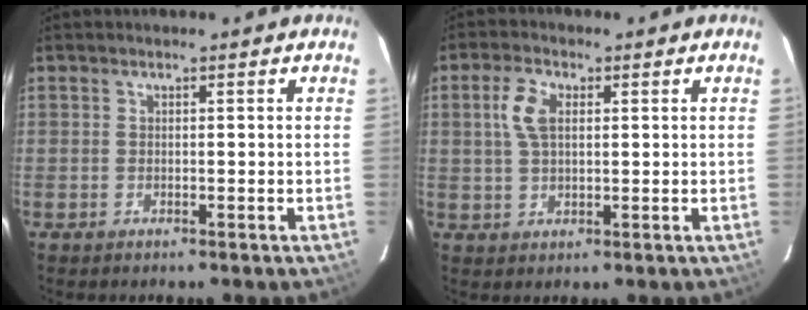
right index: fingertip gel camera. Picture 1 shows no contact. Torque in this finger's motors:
{"motor_torque": [0.32, -0.06, 0.13, 0.06]}